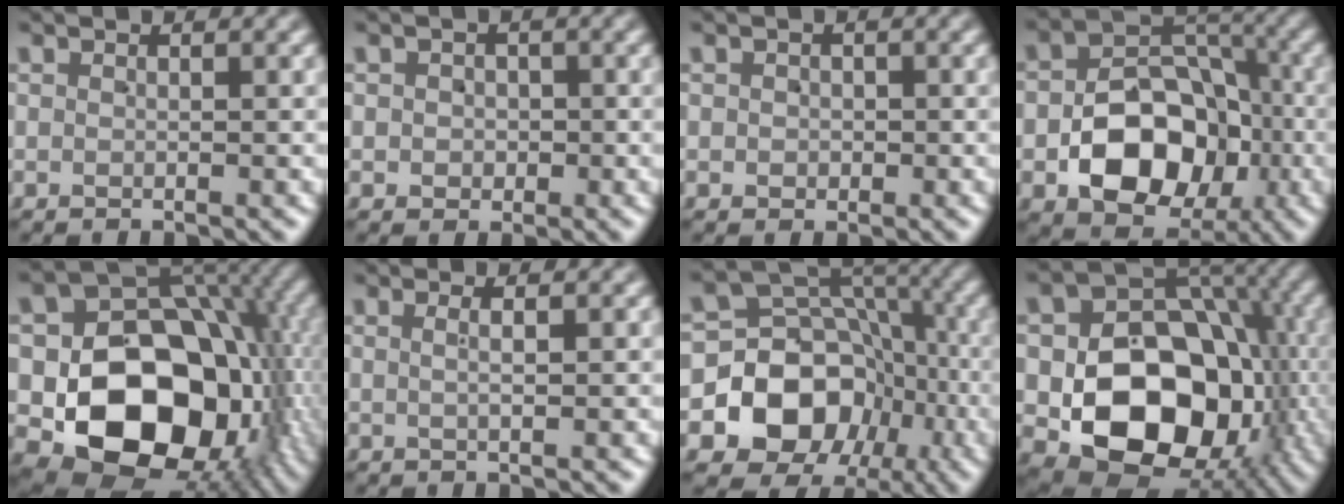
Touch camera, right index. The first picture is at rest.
{"total": 1.9, "force": [-0.4, 1.8, 0.5], "torque": [0.003, -0.003, -0.004]}
{"total": 1.2, "force": [-0.3, 1.1, 0.2], "torque": [0.000, -0.004, -0.001]}
{"total": 10.9, "force": [-2.5, 8.4, 6.5], "torque": [-0.108, -0.012, -0.042]}
{"total": 24.6, "force": [-3.1, 17.5, 16.9], "torque": [-0.315, -0.079, -0.018]}
{"total": 1.1, "force": [0.1, -0.2, 1.1], "torque": [-0.020, 0.003, 0.001]}
{"total": 16.9, "force": [-3.6, 14.4, 8.2], "torque": [-0.161, -0.058, -0.045]}
{"total": 20.3, "force": [-3.8, 14.7, 13.4], "torque": [-0.240, -0.072, -0.031]}